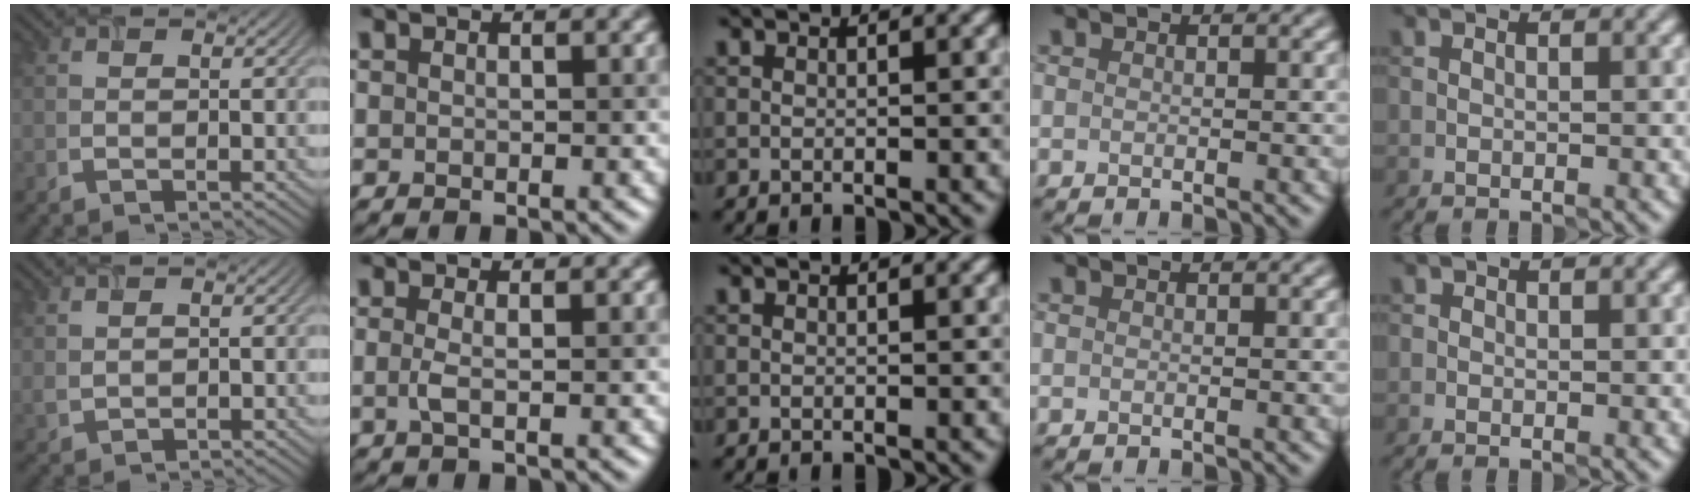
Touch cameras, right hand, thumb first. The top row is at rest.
{"thumb": {"total": 1.4, "force": [1.1, 0.4, 0.7], "torque": [-0.022, 0.002, 0.029]}, "index": {"total": 1.5, "force": [-0.2, 0.4, 1.5], "torque": [-0.030, -0.003, -0.006]}}